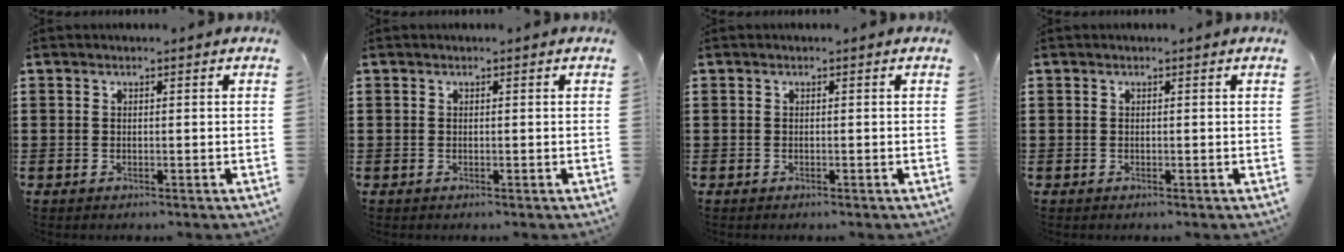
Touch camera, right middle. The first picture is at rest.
{"total": 0.0}
{"total": 0.0}
{"total": 0.0}